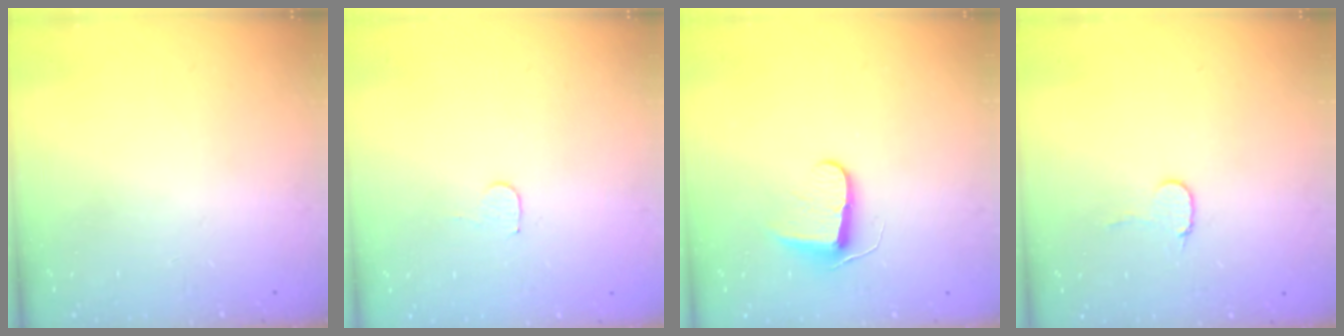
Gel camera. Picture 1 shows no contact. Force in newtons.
{"total": 3.7, "press": 3.7, "slide": 0.3}
{"total": 7.2, "press": 7.2, "slide": 0.7}
{"total": 5.9, "press": 5.9, "slide": 0.5}